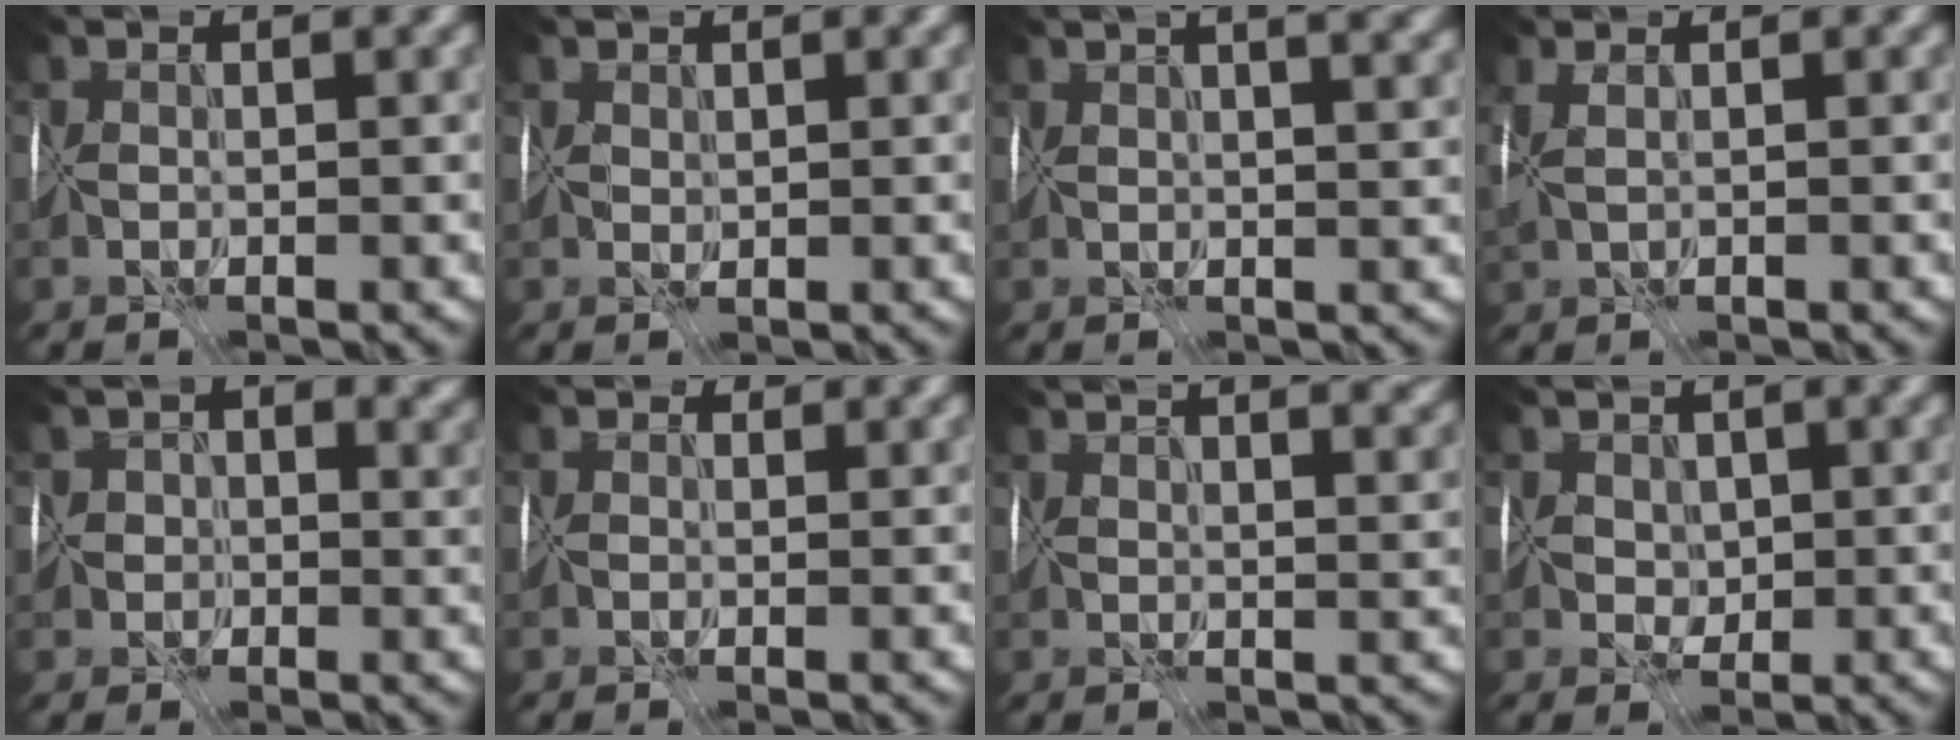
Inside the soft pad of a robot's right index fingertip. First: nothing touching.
{"total": 1.4, "force": [1.0, 0.8, 0.6], "torque": [-0.011, 0.006, 0.024]}
{"total": 10.9, "force": [5.6, 4.6, 8.1], "torque": [-0.113, 0.056, 0.069]}
{"total": 2.6, "force": [0.6, 1.1, 2.3], "torque": [-0.053, -0.002, 0.024]}
{"total": 6.2, "force": [0.8, 5.5, 2.9], "torque": [-0.033, 0.015, -0.014]}
{"total": 1.3, "force": [0.6, 1.1, 0.4], "torque": [-0.011, 0.002, 0.010]}
{"total": 11.8, "force": [7.7, 4.6, 7.7], "torque": [-0.100, 0.065, 0.097]}
{"total": 3.3, "force": [1.4, 2.7, 1.3], "torque": [-0.017, 0.020, 0.022]}